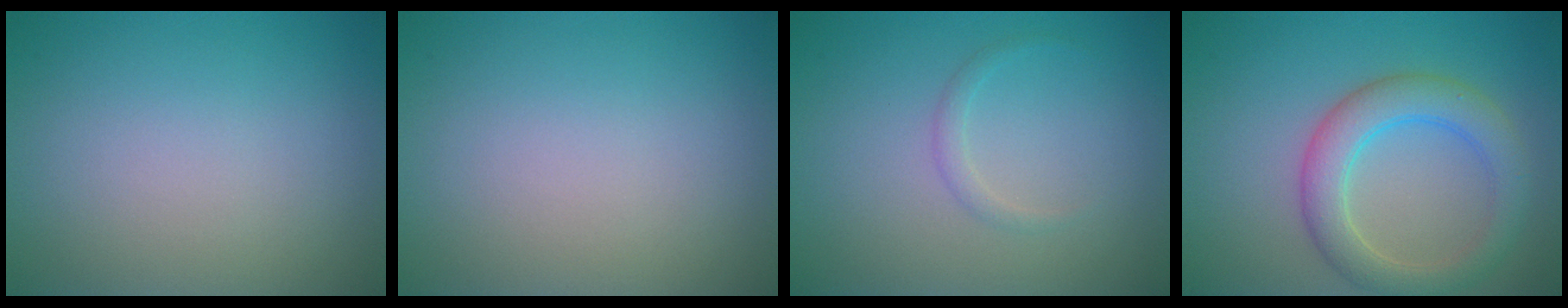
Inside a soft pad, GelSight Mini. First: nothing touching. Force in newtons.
{"total": 0.0}
{"total": 0.9, "press": 0.9, "slide": 0.1}
{"total": 4.7, "press": 4.7, "slide": 0.3}